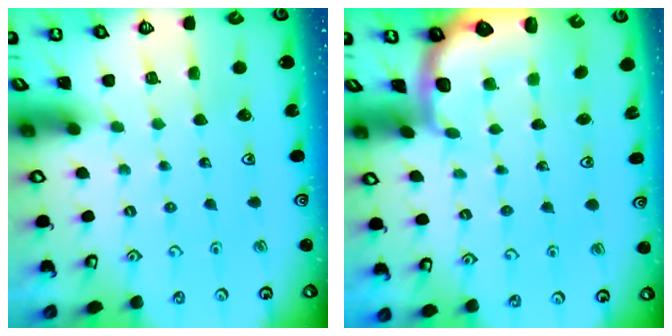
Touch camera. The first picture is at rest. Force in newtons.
{"total": 3.0, "press": 2.1, "slide": 2.1}